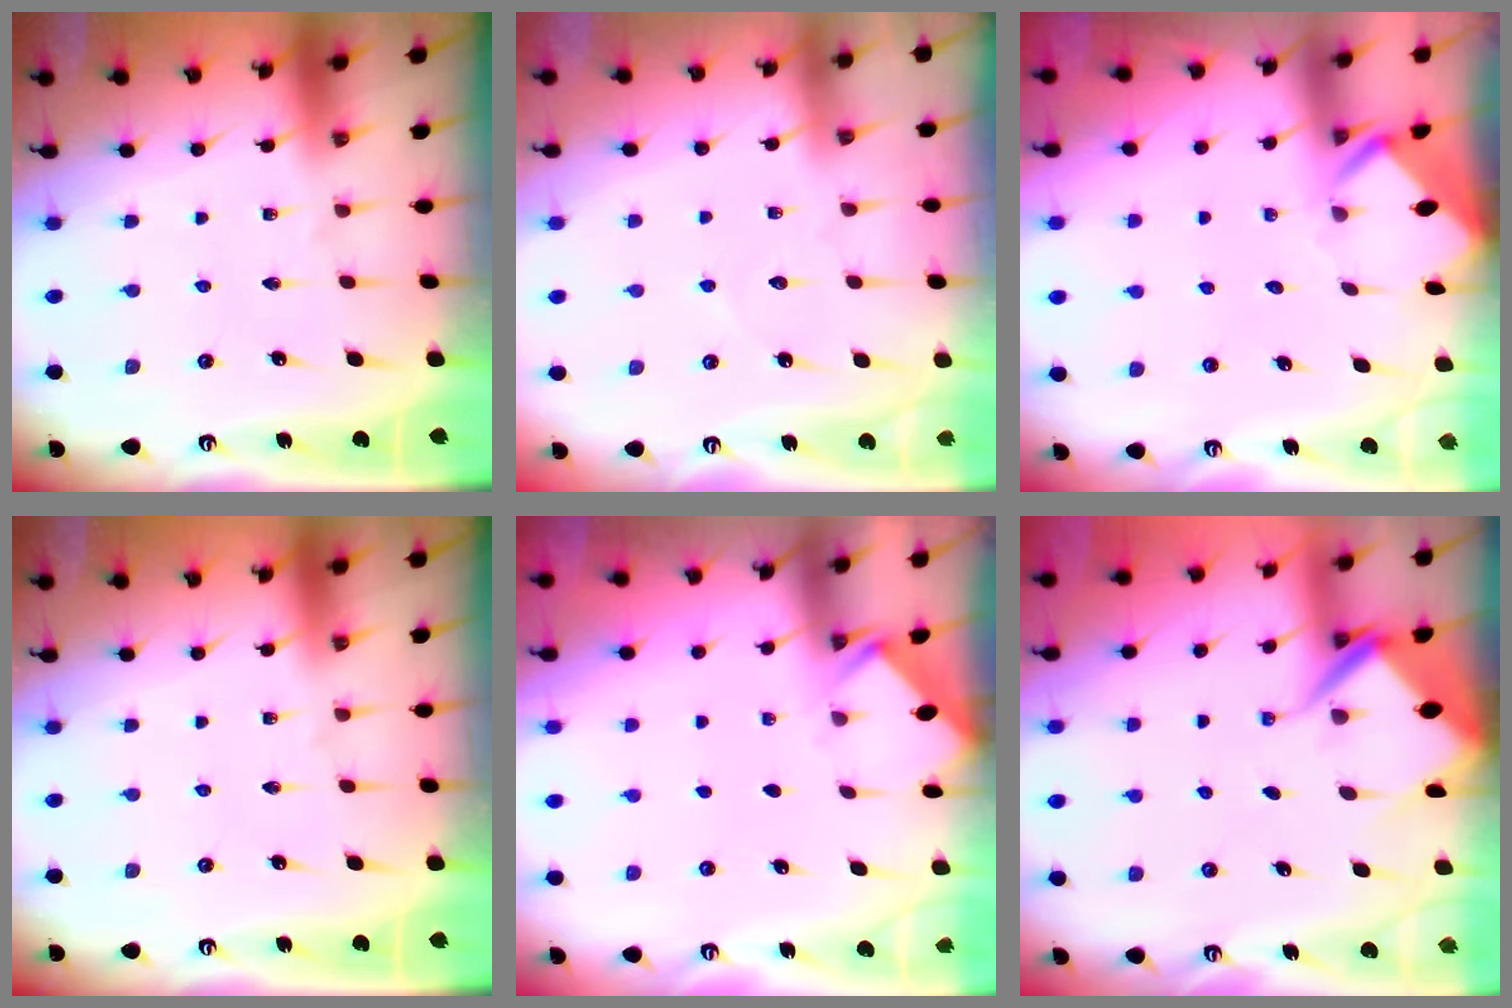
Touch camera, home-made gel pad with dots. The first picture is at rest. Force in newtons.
{"total": 2.4, "press": 2.4, "slide": 0.3}
{"total": 3.5, "press": 3.5, "slide": 0.3}
{"total": 0.0}
{"total": 2.5, "press": 2.4, "slide": 0.4}
{"total": 5.2, "press": 5.2, "slide": 0.4}